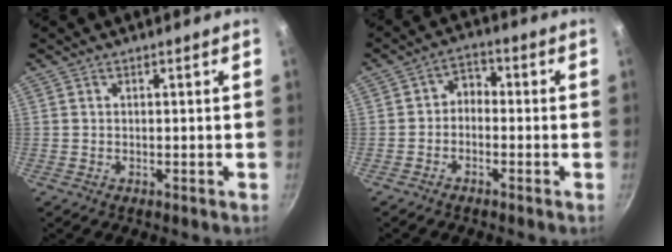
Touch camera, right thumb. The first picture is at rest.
{"total": 3.6, "force": [-1.2, 2.7, 2.0], "torque": [-0.020, 0.028, -0.030]}